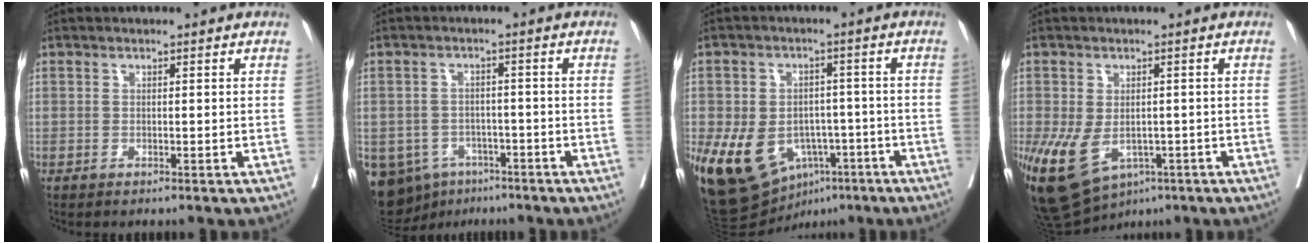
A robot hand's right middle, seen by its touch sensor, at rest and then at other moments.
{"total": 12.7, "force": [-6.8, 9.7, 4.5], "torque": [-0.116, 0.004, -0.089]}
{"total": 15.9, "force": [-6.6, 11.1, 9.2], "torque": [-0.182, 0.009, -0.088]}
{"total": 11.7, "force": [-5.2, 7.3, 7.4], "torque": [-0.152, -0.010, -0.073]}